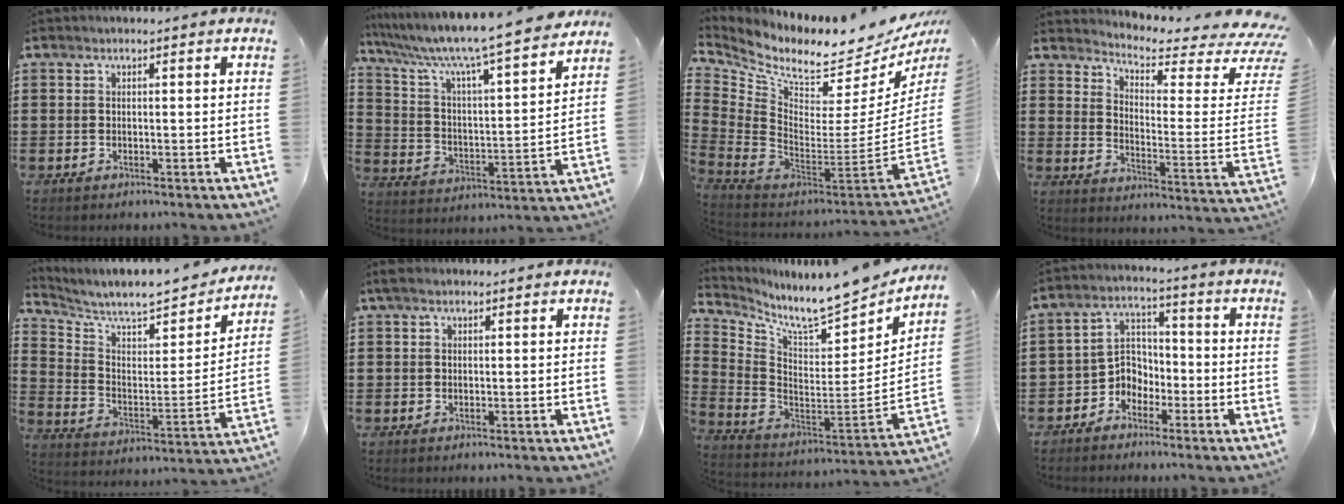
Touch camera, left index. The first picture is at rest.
{"total": 8.4, "force": [7.3, -0.3, 4.1], "torque": [-0.111, -0.063, 0.116]}
{"total": 5.9, "force": [4.9, 1.4, 2.9], "torque": [-0.085, -0.070, 0.079]}
{"total": 3.9, "force": [3.4, 0.1, 1.9], "torque": [-0.053, -0.045, 0.050]}
{"total": 6.4, "force": [5.9, 0.8, 2.4], "torque": [-0.078, -0.049, 0.097]}
{"total": 0.9, "force": [0.4, 0.5, 0.6], "torque": [-0.013, 0.005, 0.007]}
{"total": 7.6, "force": [7.0, -0.1, 3.0], "torque": [-0.077, -0.080, 0.113]}
{"total": 4.8, "force": [-3.1, 3.5, 1.1], "torque": [-0.037, 0.006, -0.069]}